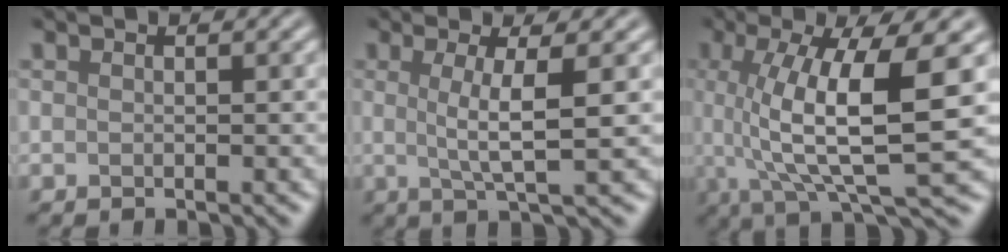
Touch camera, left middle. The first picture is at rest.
{"total": 3.5, "force": [-0.1, 0.0, 3.5], "torque": [-0.074, 0.008, 0.018]}
{"total": 9.0, "force": [0.4, 2.0, 8.7], "torque": [-0.159, 0.005, 0.029]}